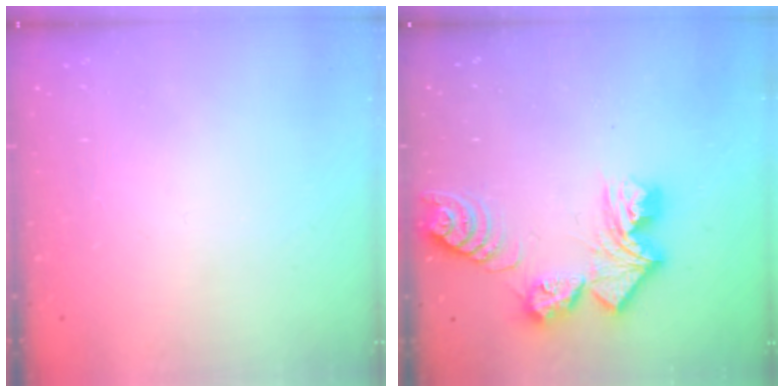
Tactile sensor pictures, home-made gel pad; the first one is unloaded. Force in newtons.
{"total": 14.4, "press": 14.3, "slide": 1.6}